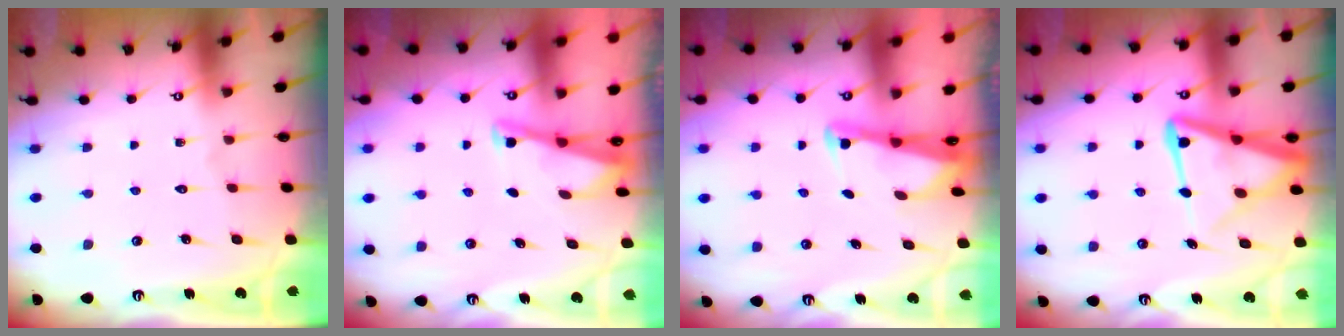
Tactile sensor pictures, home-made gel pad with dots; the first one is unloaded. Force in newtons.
{"total": 2.9, "press": 2.9, "slide": 0.2}
{"total": 2.4, "press": 2.4, "slide": 0.2}
{"total": 11.9, "press": 11.8, "slide": 1.3}